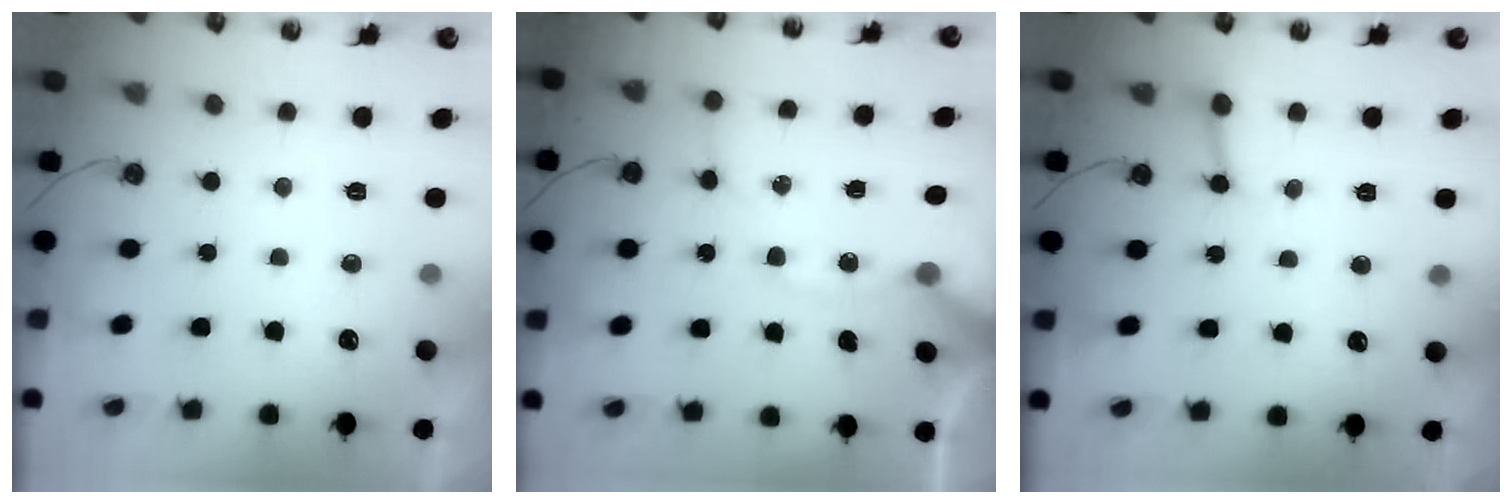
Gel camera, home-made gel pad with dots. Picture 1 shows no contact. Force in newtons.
{"total": 10.5, "press": 10.3, "slide": 1.5}
{"total": 2.9, "press": 2.9, "slide": 0.2}